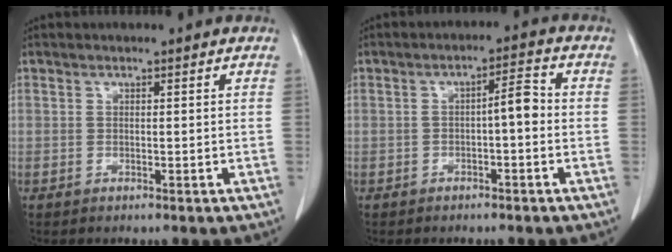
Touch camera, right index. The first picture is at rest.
{"total": 3.8, "force": [-0.5, 0.8, 3.6], "torque": [-0.052, 0.016, -0.009]}